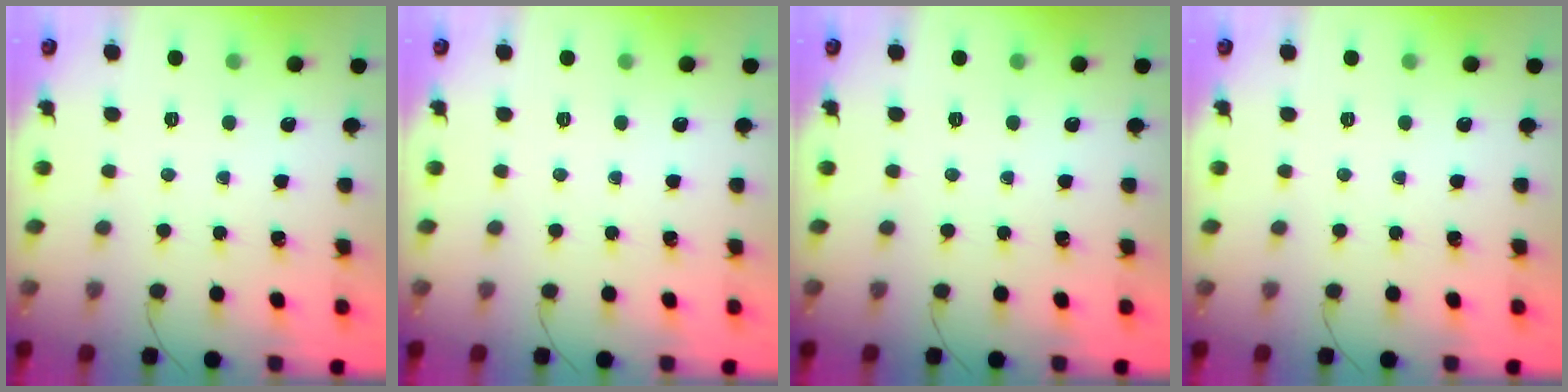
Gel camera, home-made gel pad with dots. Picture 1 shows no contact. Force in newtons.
{"total": 0.0}
{"total": 0.0}
{"total": 0.0}